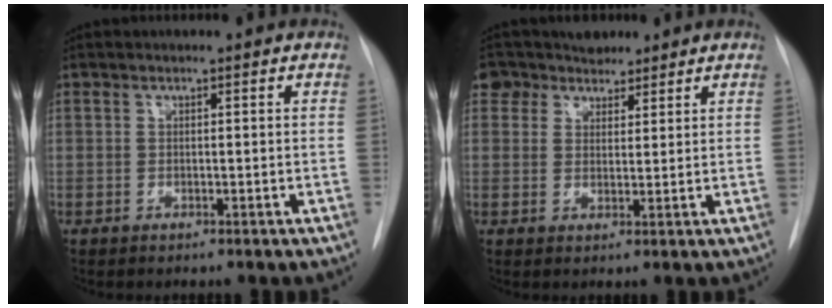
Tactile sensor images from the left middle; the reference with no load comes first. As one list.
[{"total": 5.2, "force": [4.1, 3.2, 0.2], "torque": [-0.001, 0.021, 0.071]}]